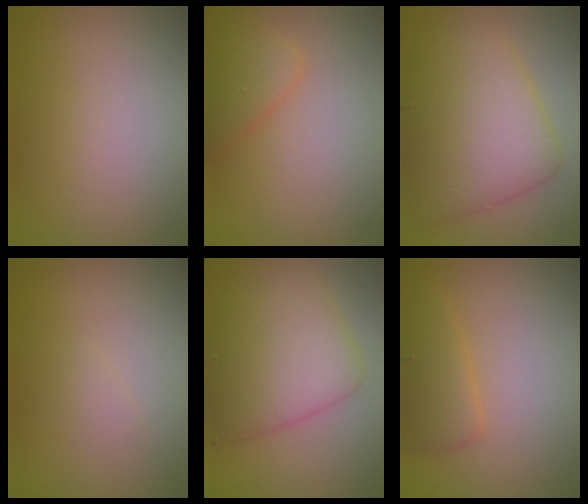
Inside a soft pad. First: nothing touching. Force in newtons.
{"total": 2.4, "press": 2.4, "slide": 0.1}
{"total": 8.2, "press": 8.2, "slide": 0.0}
{"total": 0.7, "press": 0.7, "slide": 0.1}
{"total": 6.4, "press": 6.3, "slide": 0.2}
{"total": 2.4, "press": 2.4, "slide": 0.3}